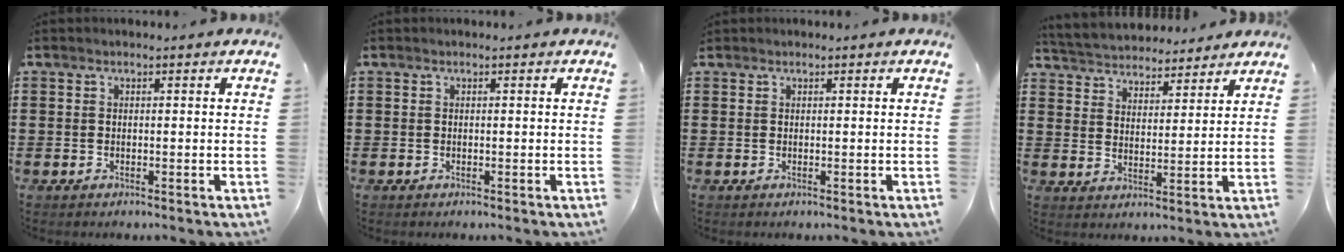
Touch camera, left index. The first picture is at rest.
{"total": 0.0}
{"total": 0.0}
{"total": 4.0, "force": [4.0, 0.7, -0.3], "torque": [-0.016, -0.024, 0.068]}